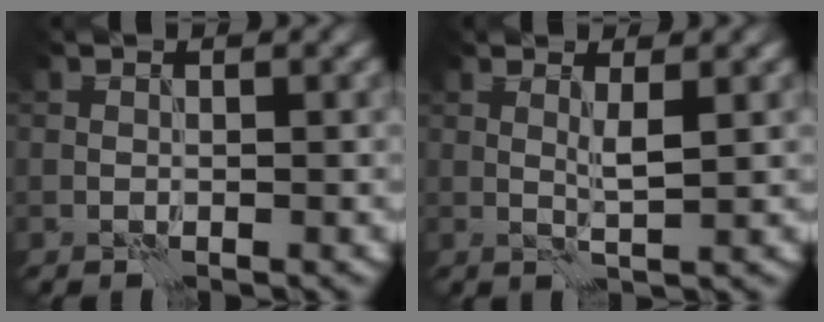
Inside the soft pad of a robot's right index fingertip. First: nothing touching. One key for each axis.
{"total": 1.5, "fx": 0.6, "fy": -0.1, "fz": 1.4, "tx": -0.030, "ty": -0.002, "tz": 0.009}